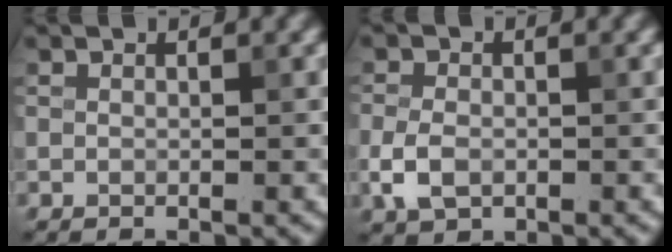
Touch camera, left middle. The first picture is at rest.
{"total": 3.1, "force": [-0.9, 2.2, 2.0], "torque": [-0.047, -0.005, -0.022]}